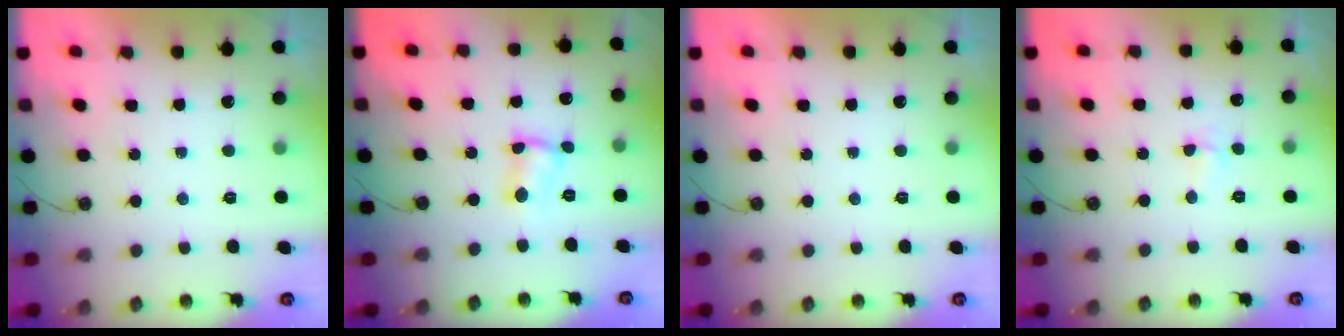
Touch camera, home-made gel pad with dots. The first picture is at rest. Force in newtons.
{"total": 3.3, "press": 3.2, "slide": 0.3}
{"total": 0.0}
{"total": 2.9, "press": 2.8, "slide": 0.7}